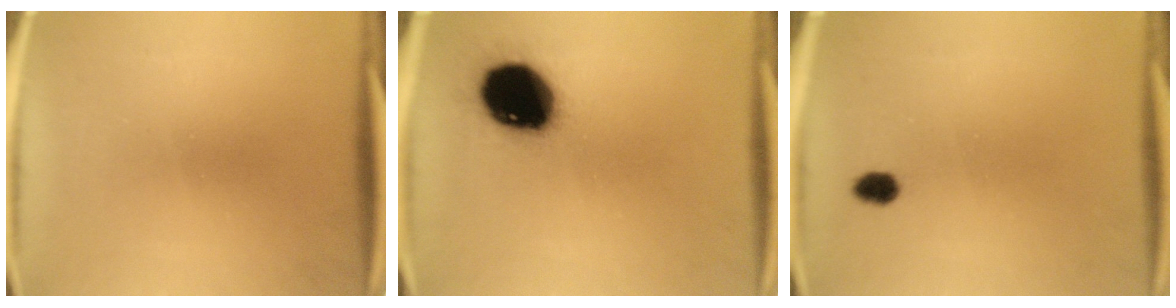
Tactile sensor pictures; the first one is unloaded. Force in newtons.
{"total": 19.7}
{"total": 2.3}